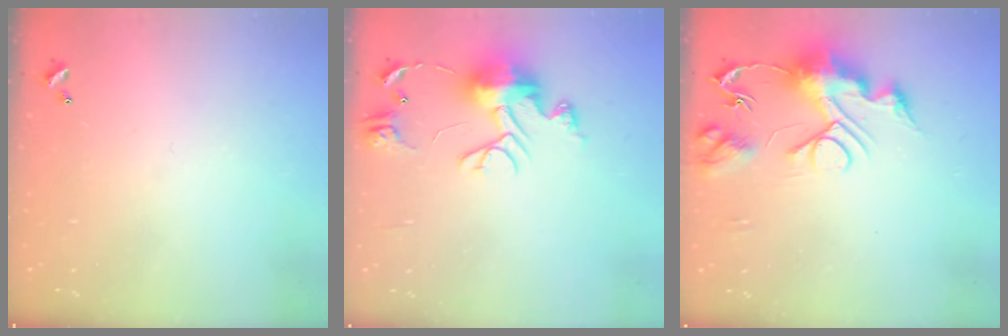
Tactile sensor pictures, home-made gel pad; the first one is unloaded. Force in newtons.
{"total": 11.3, "press": 11.3, "slide": 0.9}
{"total": 10.7, "press": 10.7, "slide": 1.1}